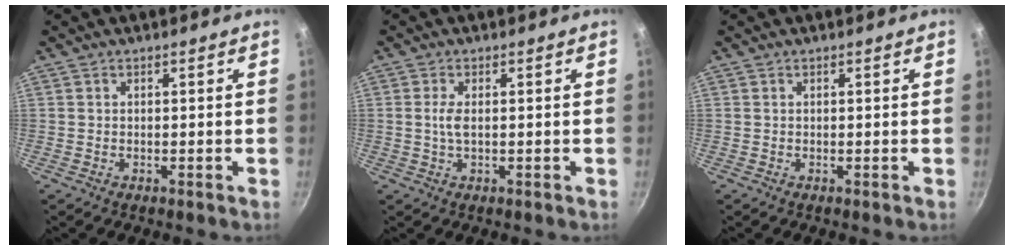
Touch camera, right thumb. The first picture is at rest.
{"total": 2.4, "force": [0.1, 0.9, 2.2], "torque": [-0.053, 0.002, 0.000]}
{"total": 0.0}